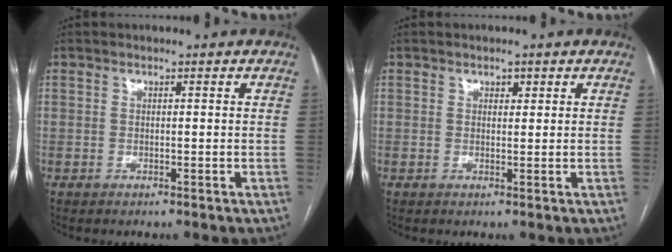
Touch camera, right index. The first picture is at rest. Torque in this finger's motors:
{"motor_torque": [0.01, 0.01, 0.01, 0.00]}